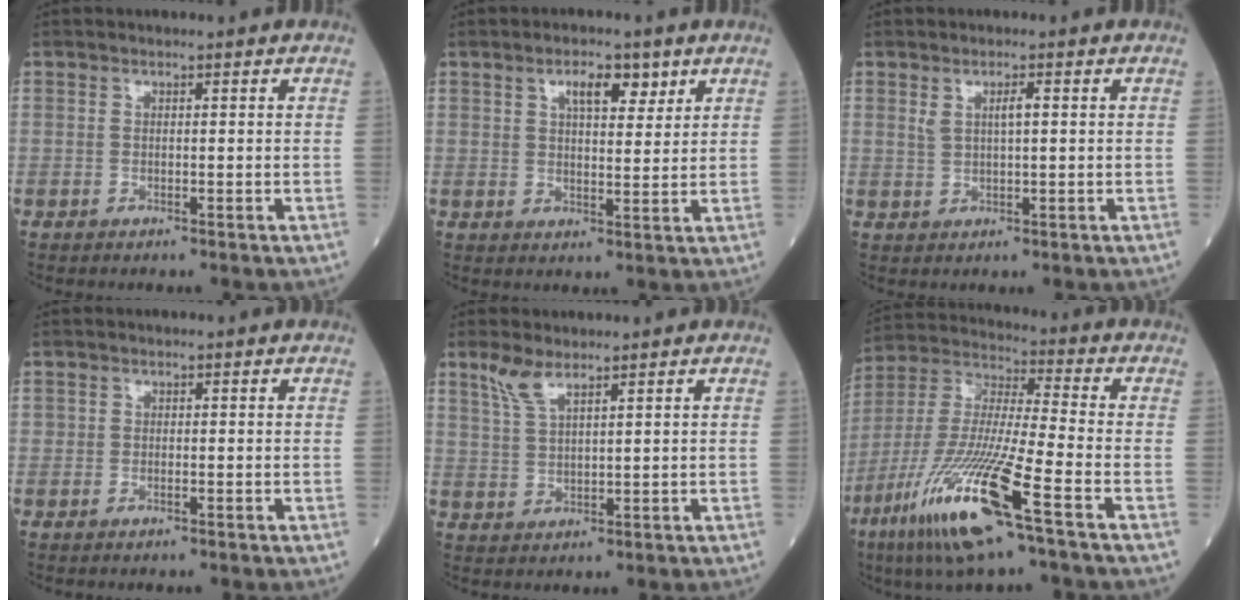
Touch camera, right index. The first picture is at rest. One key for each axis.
{"total": 5.3, "fx": 3.0, "fy": 2.0, "fz": 3.9, "tx": -0.064, "ty": 0.004, "tz": 0.048}
{"total": 2.5, "fx": 0.9, "fy": 0.6, "fz": 2.3, "tx": -0.045, "ty": 0.004, "tz": 0.019}
{"total": 0.6, "fx": -0.2, "fy": 0.3, "fz": 0.5, "tx": -0.009, "ty": -0.001, "tz": -0.004}
{"total": 4.0, "fx": 3.0, "fy": 0.8, "fz": 2.5, "tx": -0.065, "ty": 0.006, "tz": 0.067}
{"total": 18.0, "fx": -9.0, "fy": 0.6, "fz": 15.5, "tx": -0.345, "ty": -0.044, "tz": -0.177}